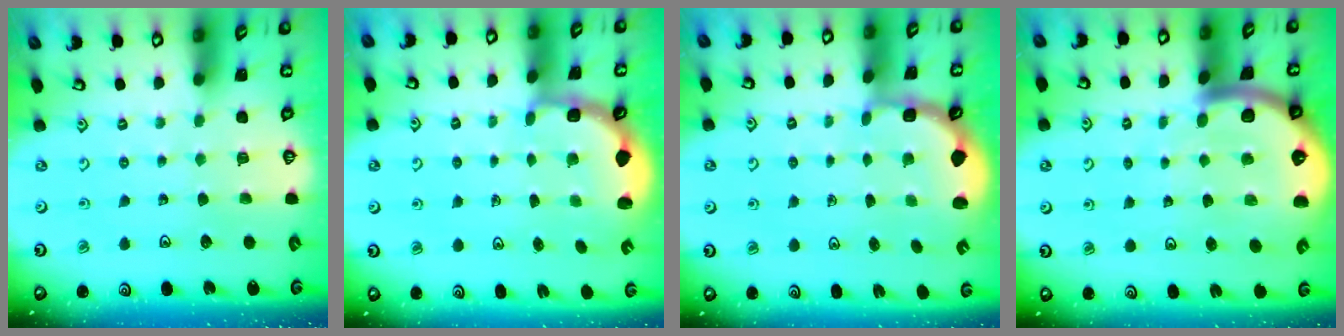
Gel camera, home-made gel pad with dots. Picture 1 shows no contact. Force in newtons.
{"total": 2.8, "press": 2.2, "slide": 1.7}
{"total": 2.7, "press": 2.1, "slide": 1.7}
{"total": 7.2, "press": 7.1, "slide": 1.0}